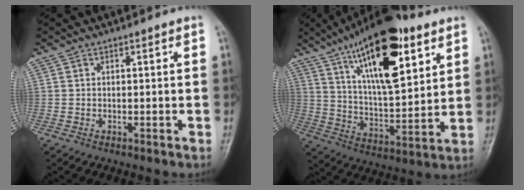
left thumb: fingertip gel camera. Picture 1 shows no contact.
{"total": 22.3, "force": [11.2, 8.3, 17.5], "torque": [-0.254, -0.036, 0.189]}